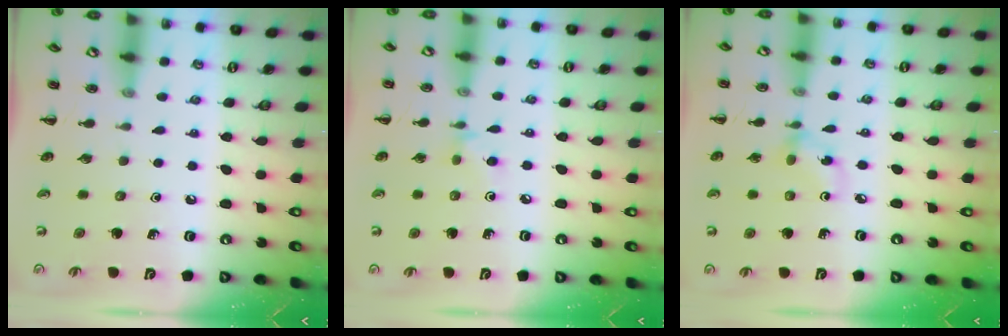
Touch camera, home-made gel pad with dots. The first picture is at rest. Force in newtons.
{"total": 4.4, "press": 4.2, "slide": 1.4}
{"total": 4.0, "press": 3.8, "slide": 1.2}